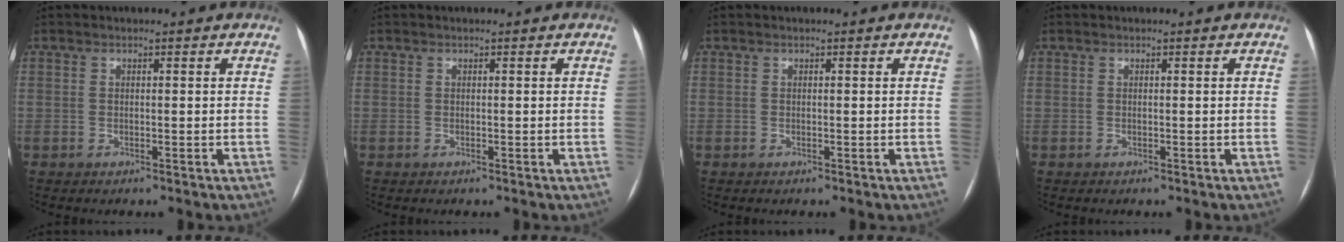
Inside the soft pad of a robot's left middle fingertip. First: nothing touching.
{"total": 0.0}
{"total": 0.0}
{"total": 0.0}